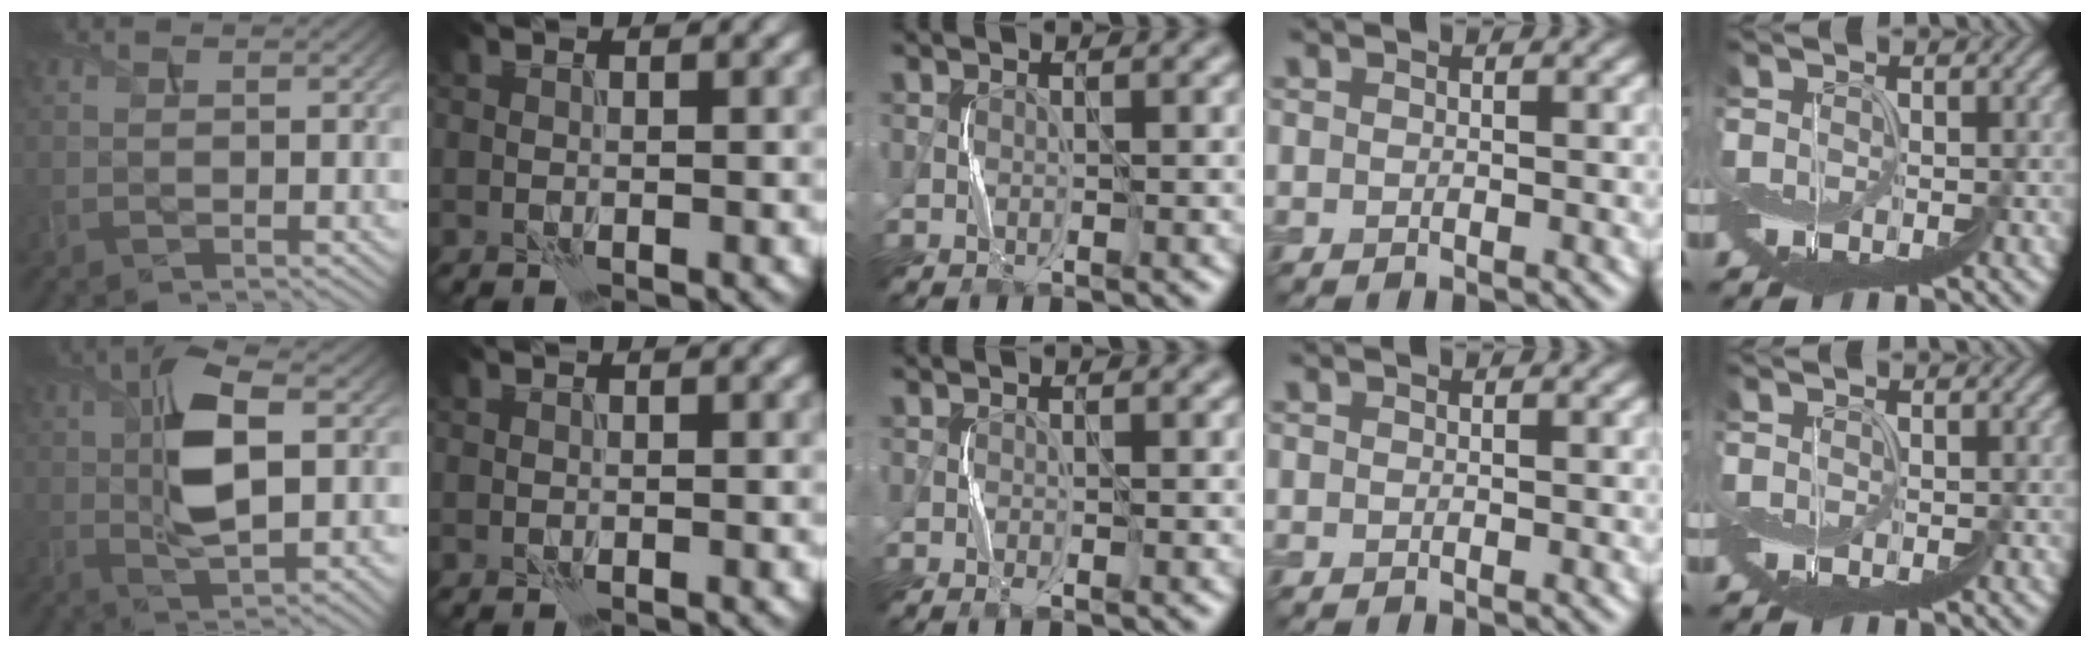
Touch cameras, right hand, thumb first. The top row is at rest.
{"thumb": {"total": 10.1, "force": [1.5, 3.9, 9.2], "torque": [-0.175, 0.005, 0.026]}, "middle": {"total": 0.6, "force": [-0.4, 0.1, 0.4], "torque": [-0.010, 0.001, -0.008]}}